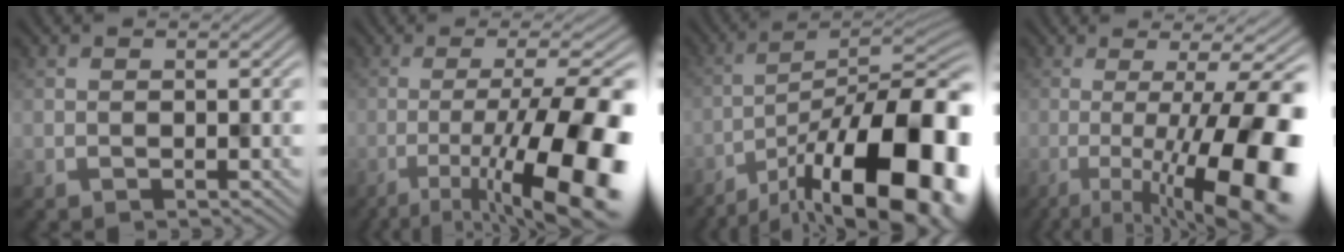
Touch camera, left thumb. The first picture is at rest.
{"total": 16.6, "force": [-6.2, 4.3, 14.7], "torque": [-0.213, -0.004, -0.092]}
{"total": 18.9, "force": [-10.1, 6.0, 14.8], "torque": [-0.197, -0.013, -0.165]}
{"total": 16.2, "force": [-3.8, 3.9, 15.3], "torque": [-0.195, -0.005, -0.052]}